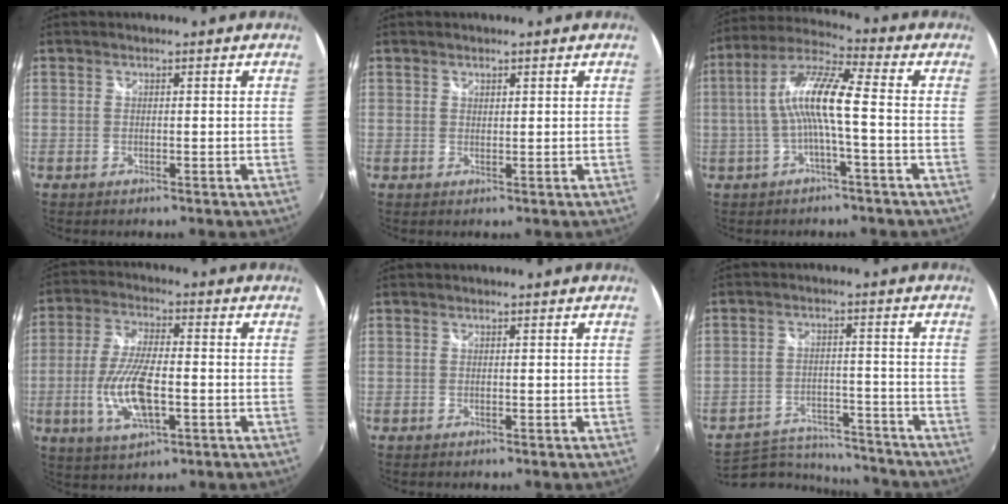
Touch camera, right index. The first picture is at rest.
{"total": 0.7, "force": [0.5, 0.4, 0.1], "torque": [-0.001, 0.000, 0.009]}
{"total": 10.4, "force": [-1.2, 0.9, 10.3], "torque": [-0.209, 0.017, -0.021]}
{"total": 11.7, "force": [-2.7, 4.1, 10.6], "torque": [-0.217, -0.007, -0.051]}
{"total": 0.0}
{"total": 13.0, "force": [-11.9, 4.6, 2.7], "torque": [-0.073, 0.019, -0.166]}